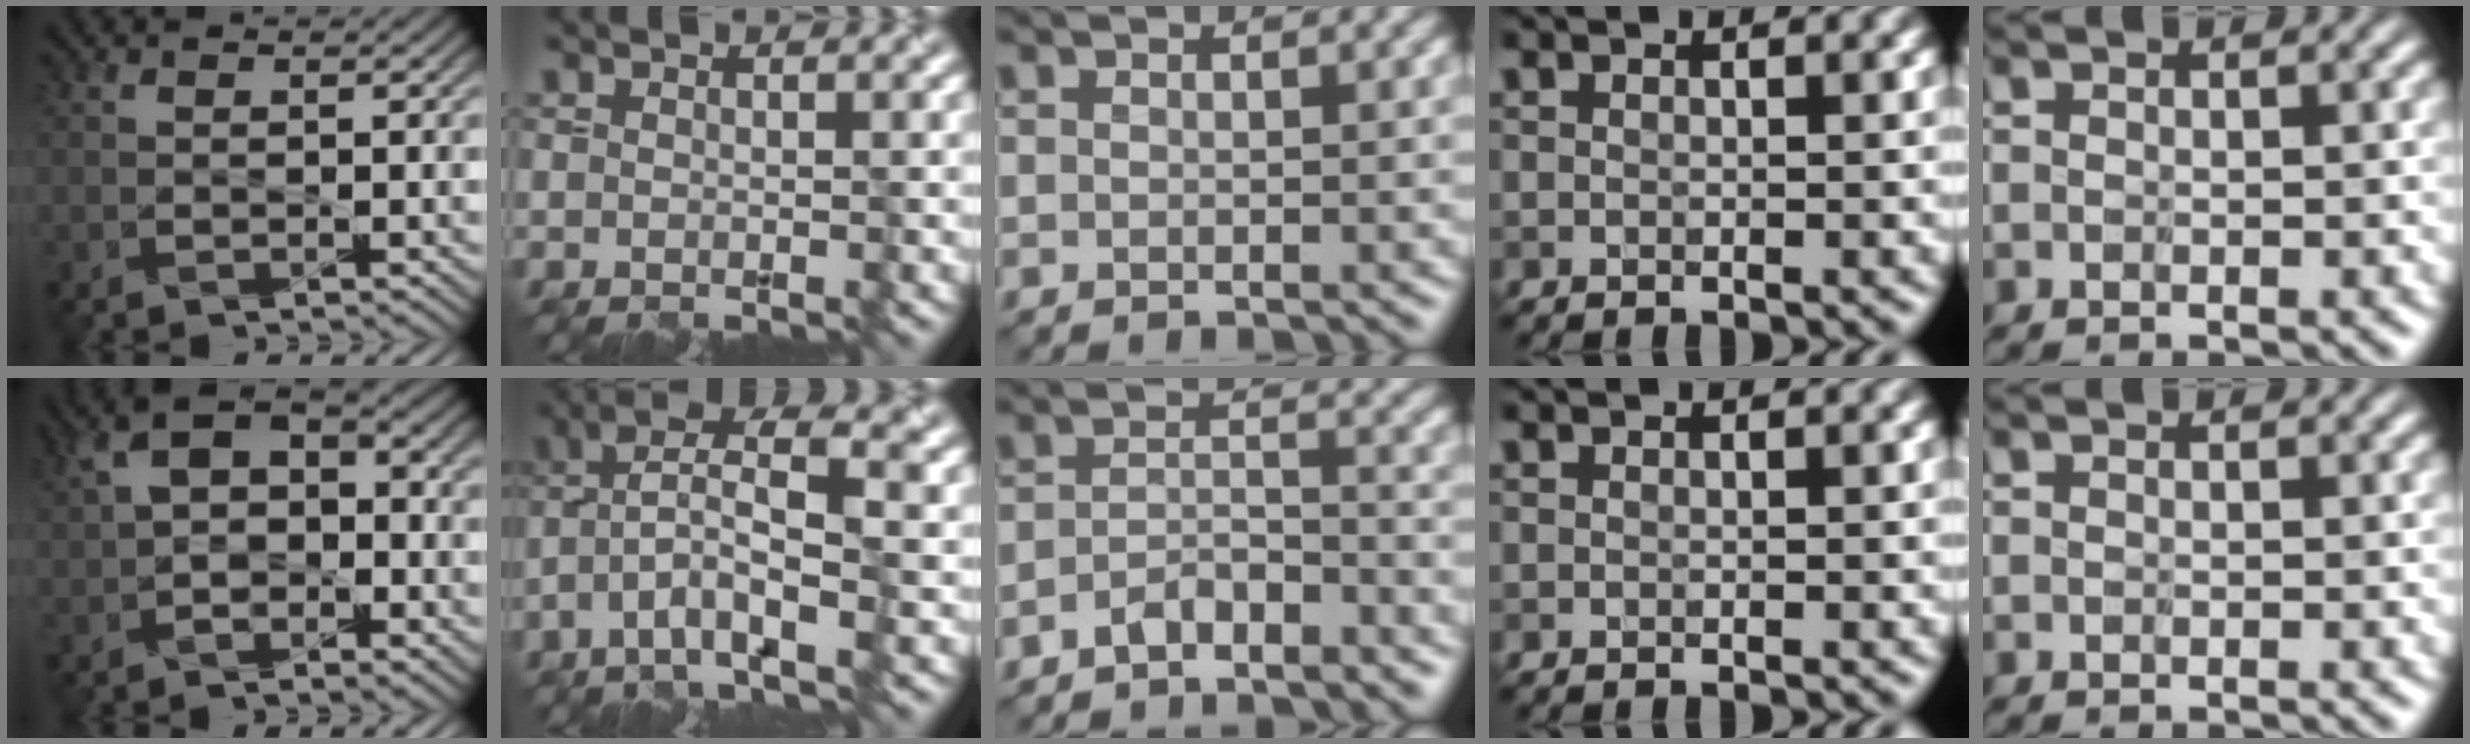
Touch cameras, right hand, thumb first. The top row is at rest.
{"thumb": {"total": 8.9, "force": [0.2, 5.6, 6.9], "torque": [-0.130, 0.002, -0.003]}, "index": {"total": 5.7, "force": [-1.6, 1.1, 5.3], "torque": [-0.102, 0.022, -0.039]}, "middle": {"total": 2.8, "force": [-2.6, 0.5, 0.9], "torque": [-0.024, 0.008, -0.056]}}